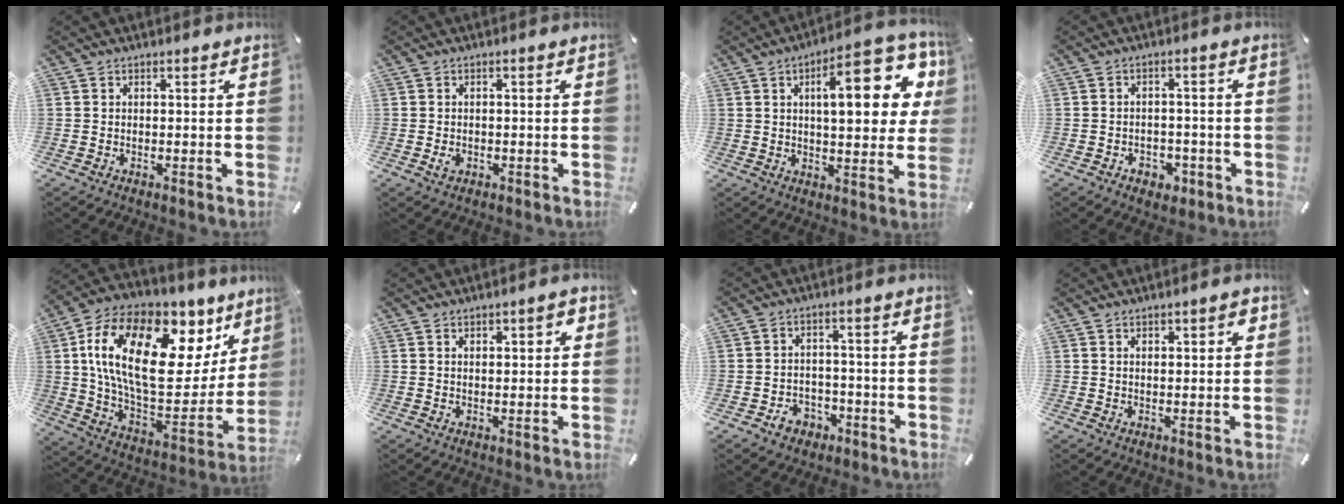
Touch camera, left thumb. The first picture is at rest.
{"total": 1.8, "force": [-0.5, 1.3, 1.2], "torque": [-0.022, 0.002, -0.009]}
{"total": 19.2, "force": [6.3, 7.4, 16.6], "torque": [-0.229, -0.013, 0.092]}
{"total": 3.9, "force": [-1.8, 3.1, 1.5], "torque": [-0.022, 0.008, -0.032]}
{"total": 24.9, "force": [8.9, 13.3, 19.1], "torque": [-0.343, -0.042, 0.154]}
{"total": 2.8, "force": [1.0, 1.3, 2.3], "torque": [-0.038, 0.001, 0.013]}
{"total": 5.5, "force": [-2.7, 4.4, 1.8], "torque": [-0.026, 0.014, -0.048]}
{"total": 2.1, "force": [0.9, 1.0, 1.7], "torque": [-0.025, 0.001, 0.013]}